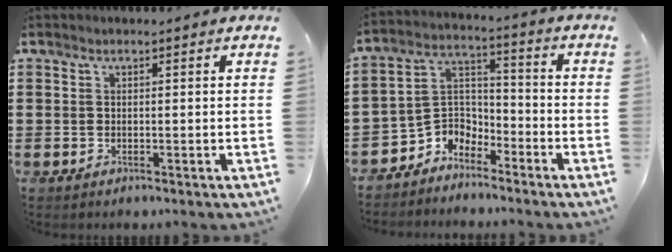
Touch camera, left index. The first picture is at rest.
{"total": 5.3, "force": [-4.5, 2.7, 0.3], "torque": [-0.026, 0.001, -0.099]}